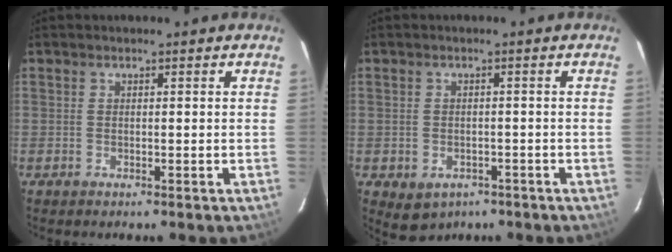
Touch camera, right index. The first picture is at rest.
{"total": 5.1, "force": [-2.7, 3.9, 2.0], "torque": [-0.041, -0.005, -0.023]}